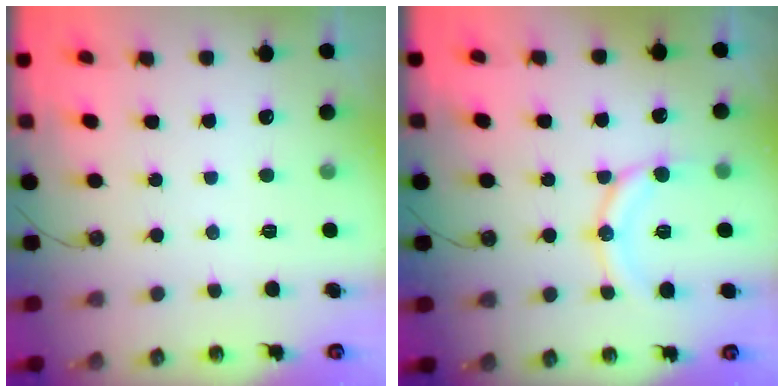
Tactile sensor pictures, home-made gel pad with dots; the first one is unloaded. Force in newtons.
{"total": 13.1, "press": 12.8, "slide": 2.8}